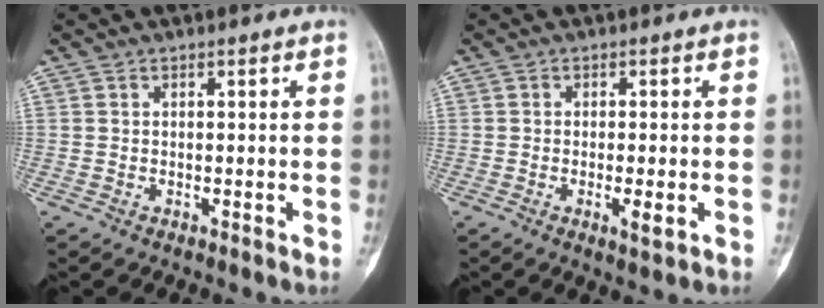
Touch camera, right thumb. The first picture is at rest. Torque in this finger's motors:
{"motor_torque": [-0.11, 0.24, 0.15, 0.46, -0.17]}